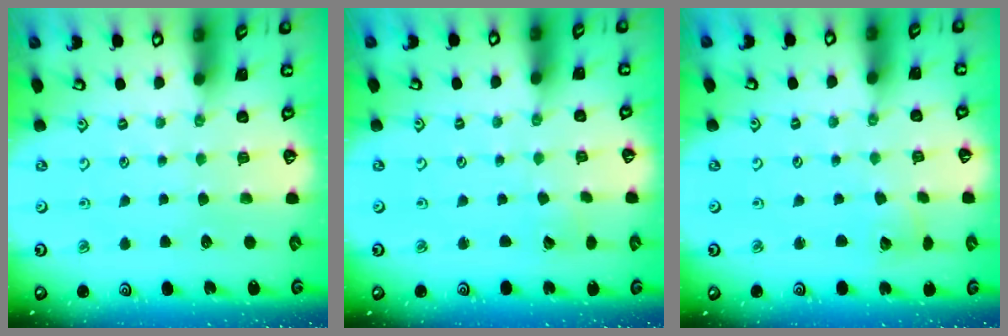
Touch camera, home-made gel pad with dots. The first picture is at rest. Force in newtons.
{"total": 2.4, "press": 2.4, "slide": 0.2}
{"total": 2.3, "press": 2.3, "slide": 0.4}